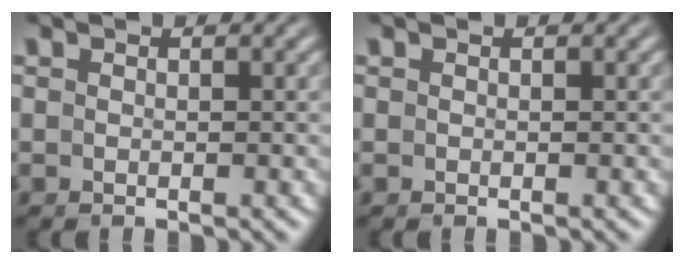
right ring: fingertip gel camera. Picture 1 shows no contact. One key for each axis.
{"total": 0.0}